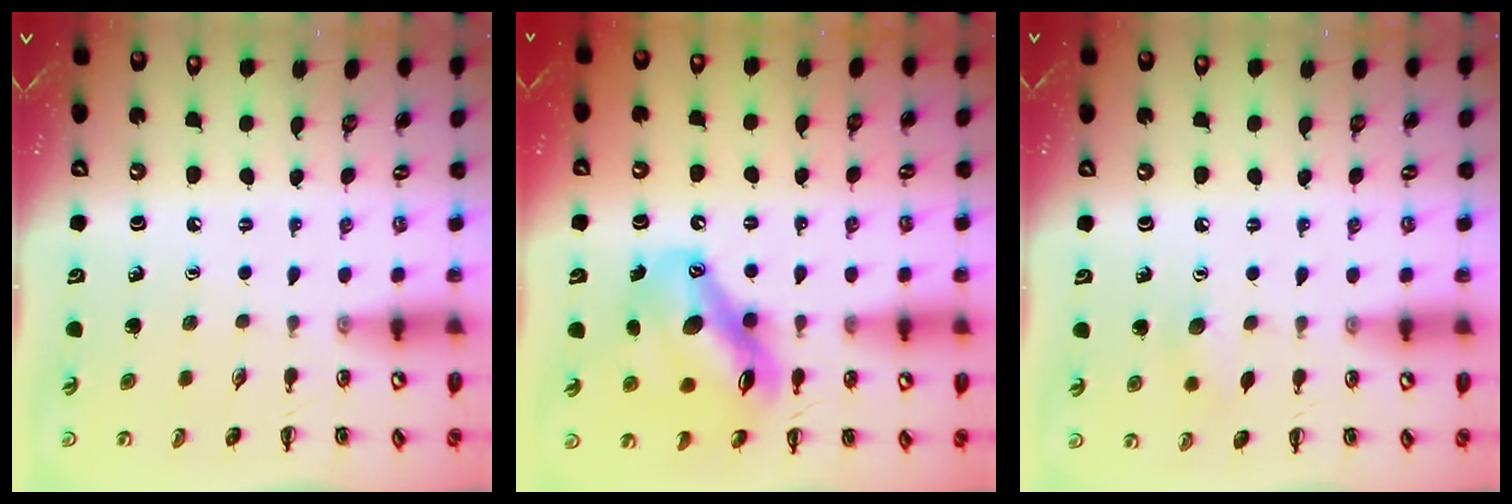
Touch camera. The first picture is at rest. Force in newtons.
{"total": 14.7, "press": 14.1, "slide": 4.2}
{"total": 5.4, "press": 5.3, "slide": 1.3}